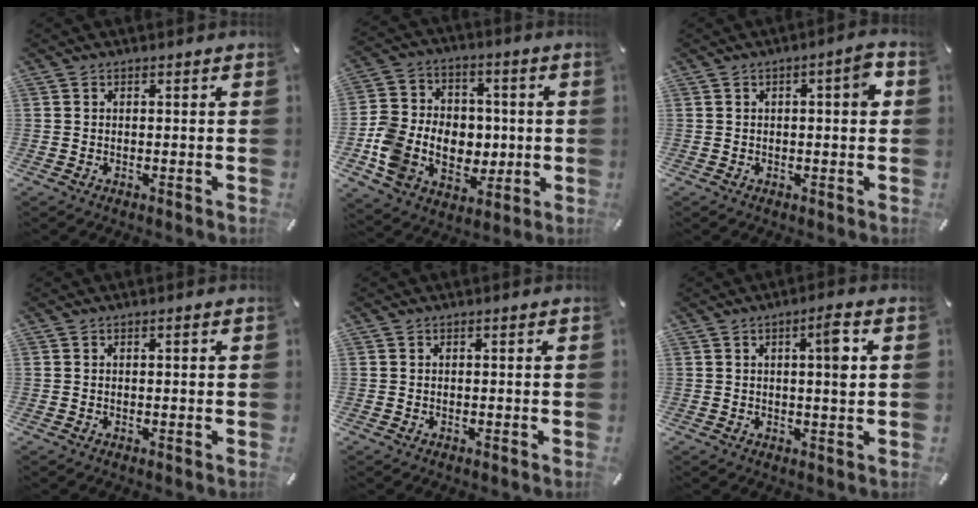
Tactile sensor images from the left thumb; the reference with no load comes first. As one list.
[{"total": 13.3, "force": [-2.2, 11.4, 6.6], "torque": [-0.144, 0.008, -0.032]}, {"total": 4.7, "force": [0.7, 1.2, 4.5], "torque": [-0.060, 0.000, 0.004]}, {"total": 0.6, "force": [0.1, 0.2, 0.5], "torque": [-0.010, 0.002, 0.000]}, {"total": 0.0}, {"total": 5.5, "force": [1.4, 0.7, 5.2], "torque": [-0.079, -0.008, 0.015]}]